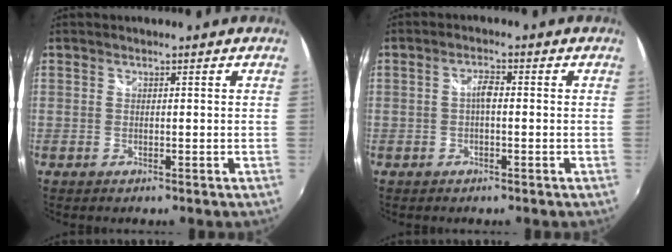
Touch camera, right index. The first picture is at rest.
{"total": 2.1, "force": [-0.3, 0.7, 2.0], "torque": [-0.038, 0.008, -0.007]}